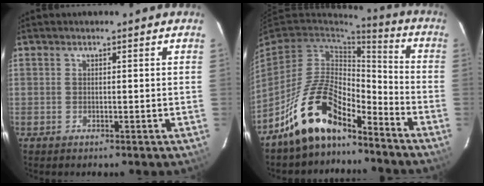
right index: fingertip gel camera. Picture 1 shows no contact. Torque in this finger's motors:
{"motor_torque": [0.73, -0.71, 0.94, 0.19]}